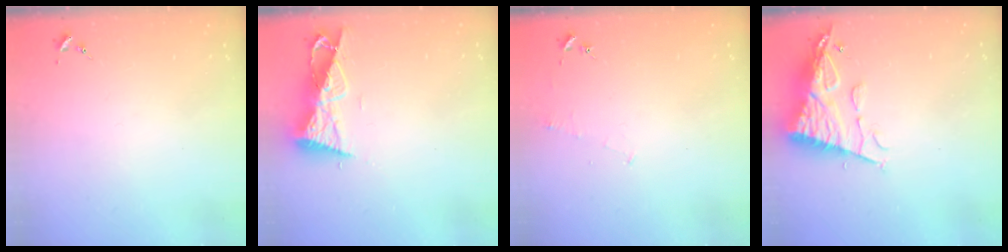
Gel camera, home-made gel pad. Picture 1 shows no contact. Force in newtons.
{"total": 9.0, "press": 9.0, "slide": 0.8}
{"total": 4.5, "press": 4.5, "slide": 0.5}
{"total": 13.1, "press": 13.0, "slide": 1.5}